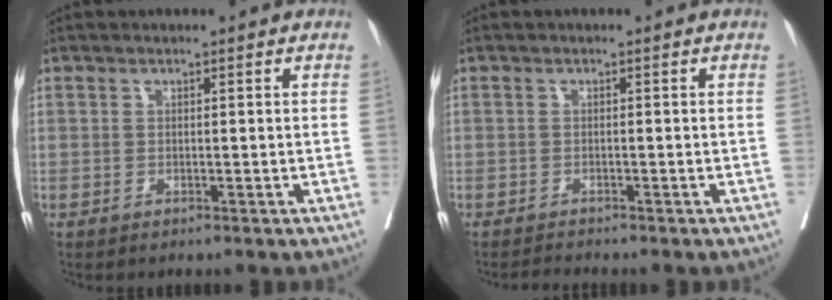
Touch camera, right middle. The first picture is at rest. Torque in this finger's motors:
{"motor_torque": [-0.35, 0.10, -0.05, 0.01]}